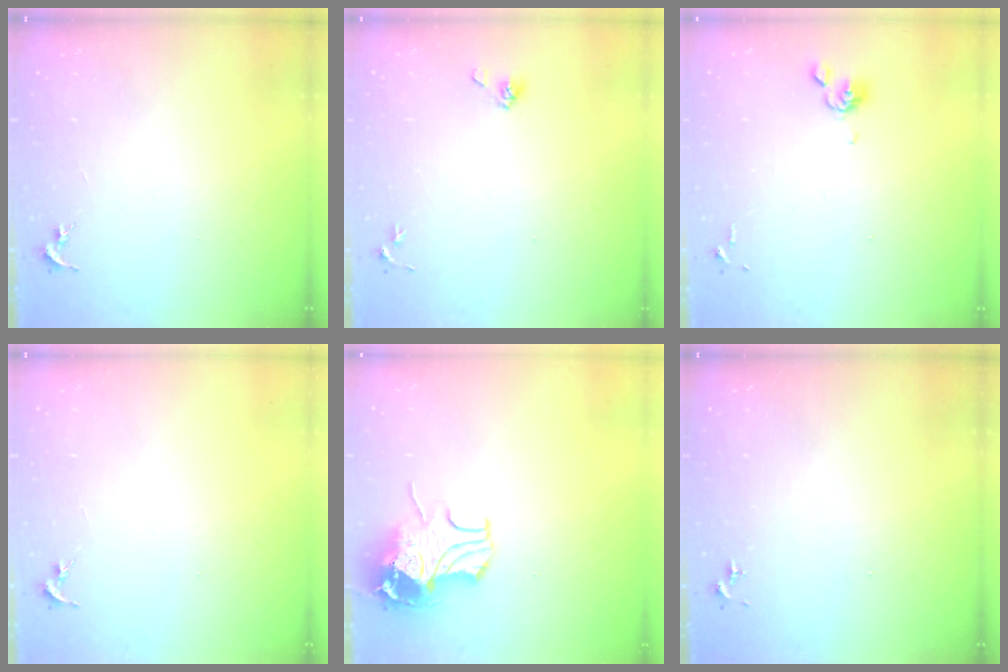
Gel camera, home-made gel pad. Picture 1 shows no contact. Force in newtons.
{"total": 4.2, "press": 3.9, "slide": 1.6}
{"total": 5.6, "press": 5.5, "slide": 1.4}
{"total": 0.0}
{"total": 11.3, "press": 11.2, "slide": 1.6}
{"total": 0.0}